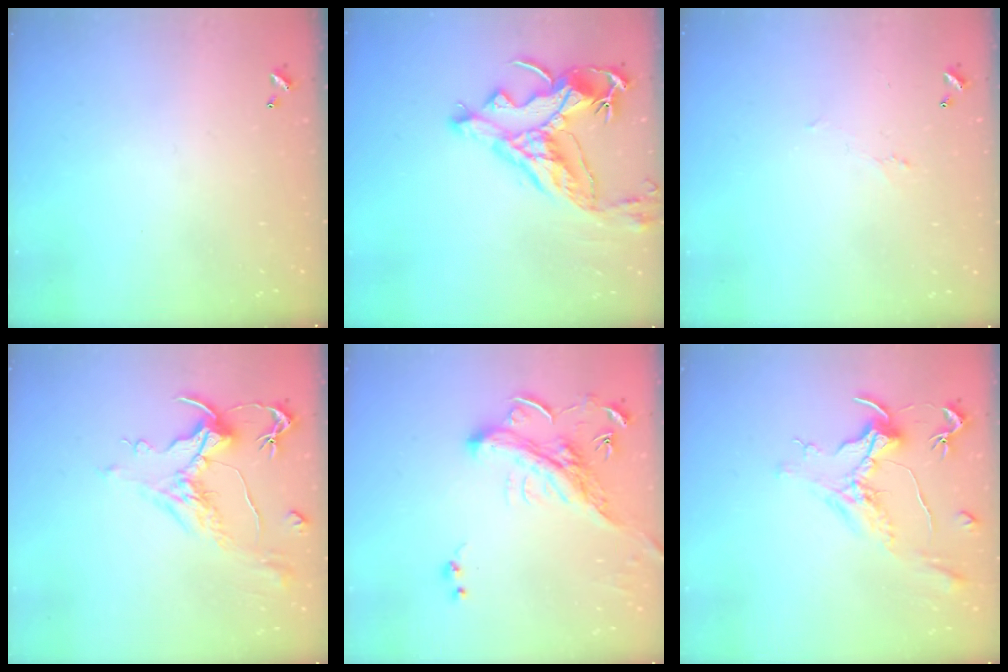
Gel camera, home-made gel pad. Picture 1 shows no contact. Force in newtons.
{"total": 11.6, "press": 11.4, "slide": 1.8}
{"total": 0.8, "press": 0.5, "slide": 0.6}
{"total": 1.6, "press": 0.8, "slide": 1.4}
{"total": 3.1, "press": 2.9, "slide": 1.2}
{"total": 1.6, "press": 1.4, "slide": 0.6}